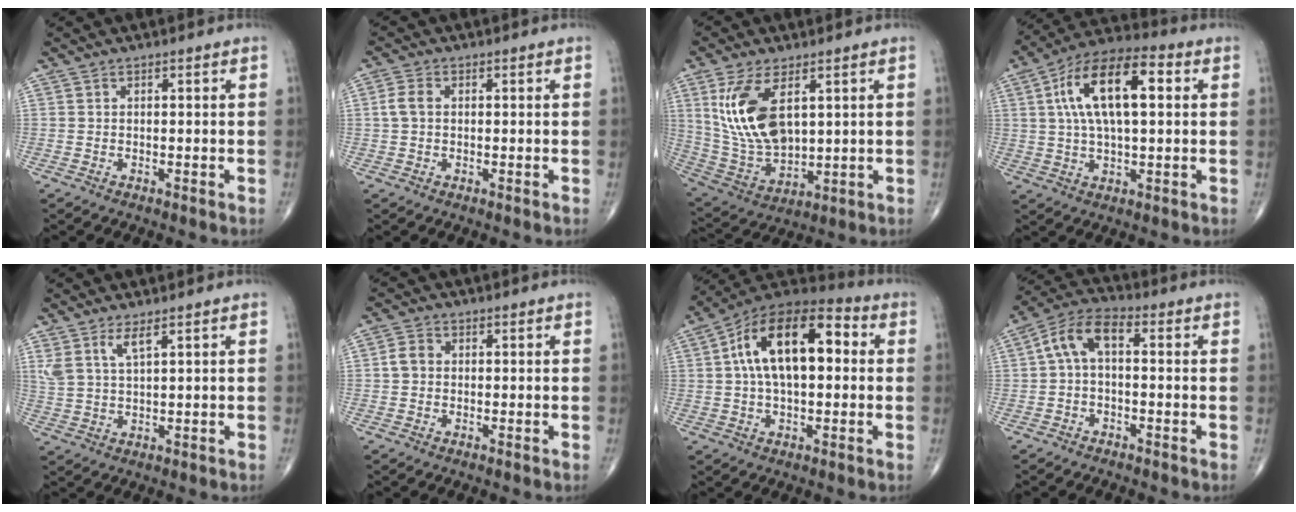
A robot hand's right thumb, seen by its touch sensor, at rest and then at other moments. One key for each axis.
{"total": 3.0, "fx": 0.3, "fy": 2.1, "fz": 2.2, "tx": -0.051, "ty": 0.008, "tz": 0.003}
{"total": 15.2, "fx": 4.9, "fy": 7.8, "fz": 12.1, "tx": -0.234, "ty": -0.022, "tz": 0.111}
{"total": 16.6, "fx": 3.7, "fy": 7.2, "fz": 14.5, "tx": -0.252, "ty": 0.023, "tz": 0.057}
{"total": 4.5, "fx": 2.7, "fy": 1.1, "fz": 3.4, "tx": -0.078, "ty": -0.014, "tz": 0.062}
{"total": 2.9, "fx": 0.1, "fy": 2.4, "fz": 1.6, "tx": -0.027, "ty": 0.008, "tz": -0.004}
{"total": 18.5, "fx": 2.9, "fy": 9.5, "fz": 15.6, "tx": -0.252, "ty": 0.038, "tz": 0.037}
{"total": 8.1, "fx": 0.6, "fy": 4.3, "fz": 6.8, "tx": -0.126, "ty": 0.031, "tz": -0.001}